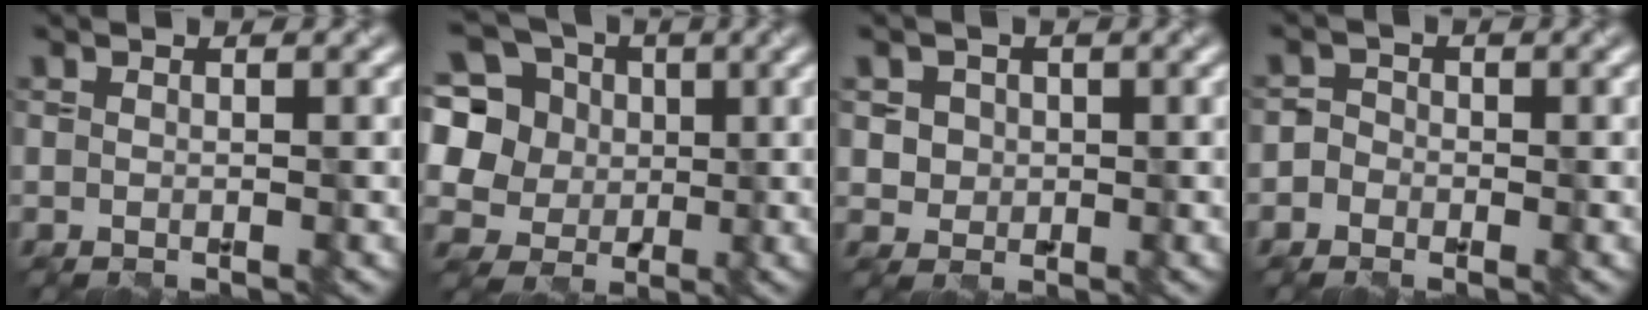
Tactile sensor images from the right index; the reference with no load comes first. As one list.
[{"total": 11.0, "force": [3.0, 9.4, 5.0], "torque": [-0.133, 0.025, 0.041]}, {"total": 2.6, "force": [0.7, 2.3, 0.9], "torque": [-0.014, 0.005, 0.021]}, {"total": 1.7, "force": [-0.8, 1.5, 0.2], "torque": [0.016, 0.012, -0.022]}]